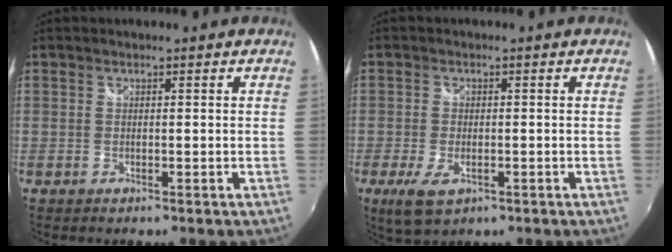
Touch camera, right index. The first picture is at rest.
{"total": 5.8, "force": [-2.6, 2.8, 4.3], "torque": [-0.099, -0.014, -0.044]}